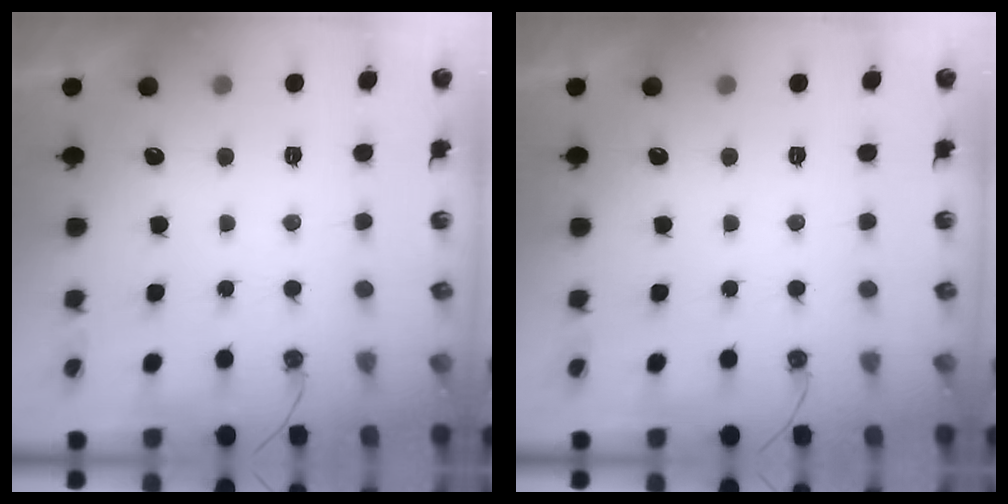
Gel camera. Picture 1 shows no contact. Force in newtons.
{"total": 0.0}